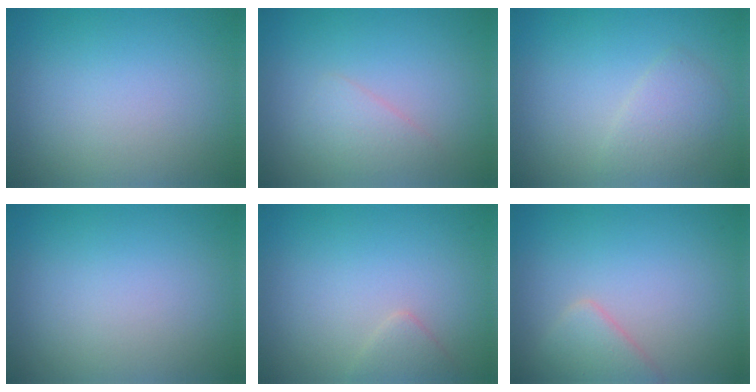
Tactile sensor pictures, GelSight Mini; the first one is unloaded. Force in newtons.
{"total": 1.7, "press": 1.7, "slide": 0.1}
{"total": 2.2, "press": 2.2, "slide": 0.0}
{"total": 0.0}
{"total": 1.3, "press": 1.3, "slide": 0.0}
{"total": 2.3, "press": 2.3, "slide": 0.1}